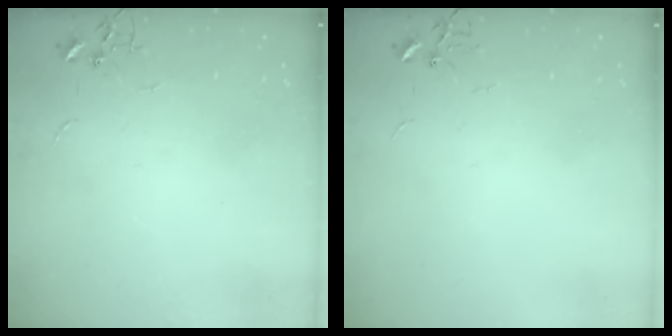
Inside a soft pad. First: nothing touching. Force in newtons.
{"total": 0.0}